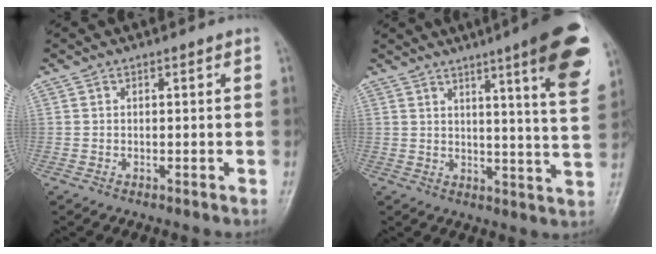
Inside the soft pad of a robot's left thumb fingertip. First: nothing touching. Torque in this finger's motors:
{"motor_torque": [2.98, 1.58, 1.90, -0.88, 0.42]}